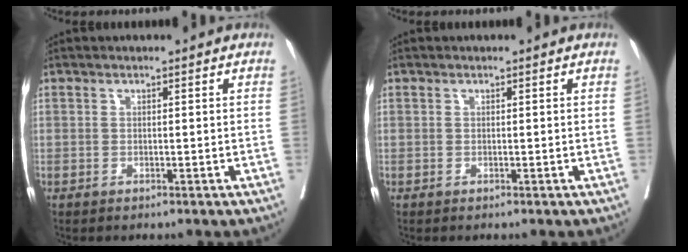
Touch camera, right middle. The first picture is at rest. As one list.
[{"total": 0.0}]